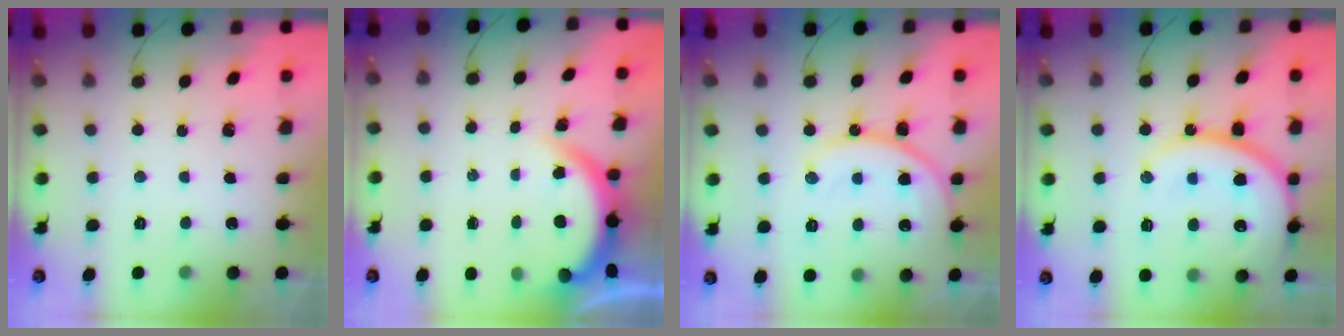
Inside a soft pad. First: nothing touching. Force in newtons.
{"total": 3.9, "press": 3.9, "slide": 0.2}
{"total": 15.4, "press": 15.2, "slide": 1.8}
{"total": 18.3, "press": 18.2, "slide": 1.8}